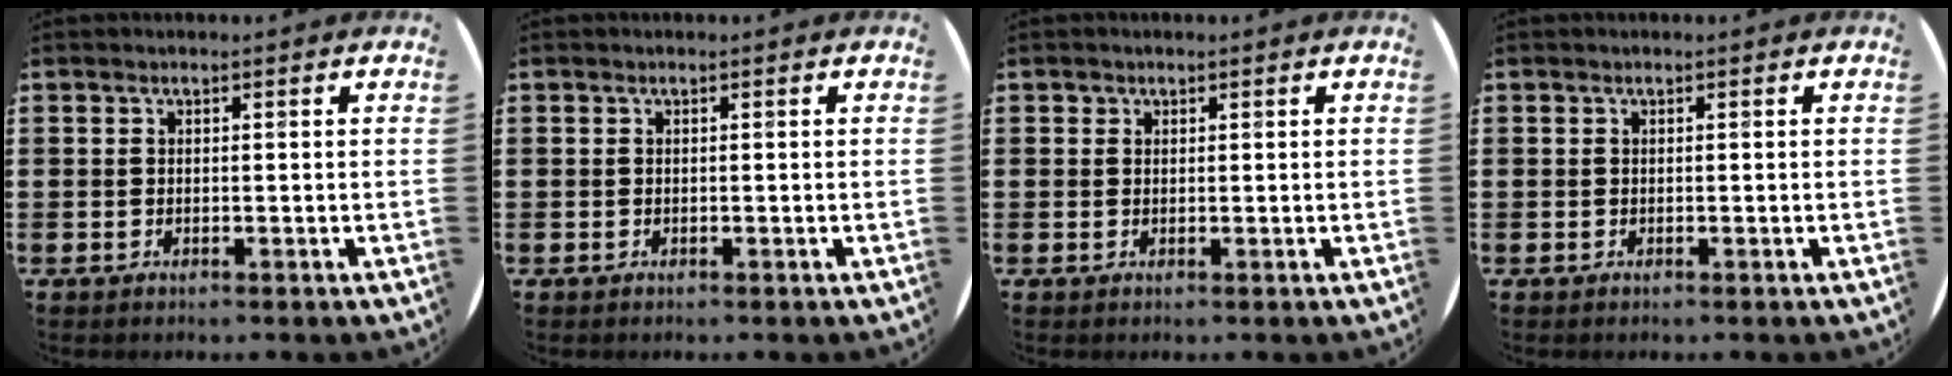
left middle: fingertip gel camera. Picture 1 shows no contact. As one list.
[{"total": 0.0}, {"total": 0.6, "force": [0.4, 0.5, 0.0], "torque": [0.009, 0.001, 0.005]}, {"total": 0.0}]